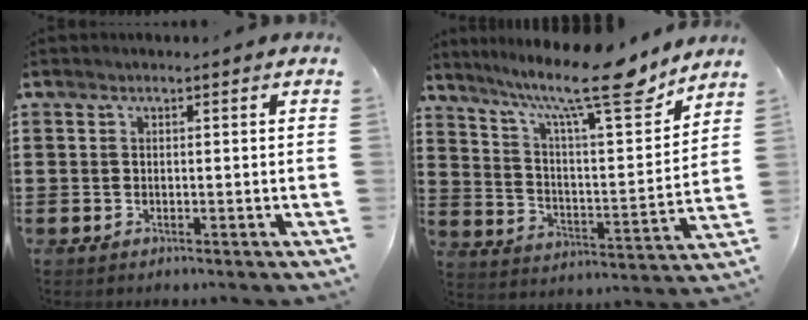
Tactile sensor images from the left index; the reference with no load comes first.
{"total": 16.2, "force": [11.8, 2.8, 10.7], "torque": [-0.188, -0.067, 0.187]}